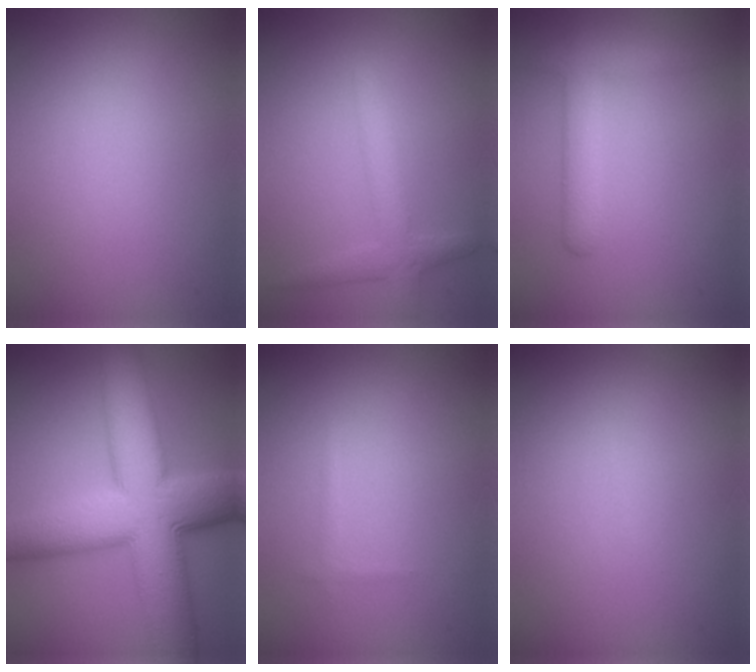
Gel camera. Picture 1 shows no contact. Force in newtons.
{"total": 2.8, "press": 2.7, "slide": 0.2}
{"total": 3.0, "press": 3.0, "slide": 0.2}
{"total": 13.4, "press": 13.4, "slide": 0.1}
{"total": 0.5, "press": 0.5, "slide": 0.1}
{"total": 0.0}